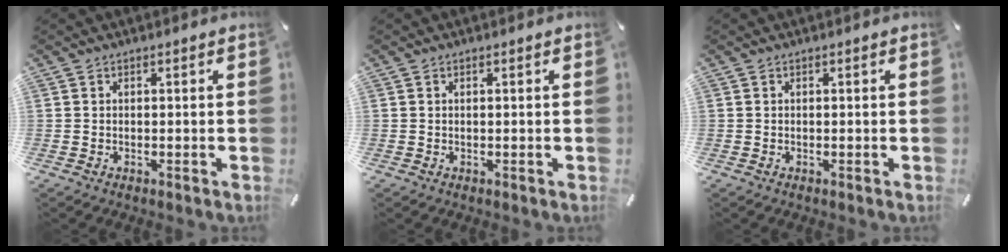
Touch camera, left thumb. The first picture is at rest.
{"total": 0.5, "force": [0.1, 0.1, 0.5], "torque": [-0.010, 0.000, 0.002]}
{"total": 0.0}